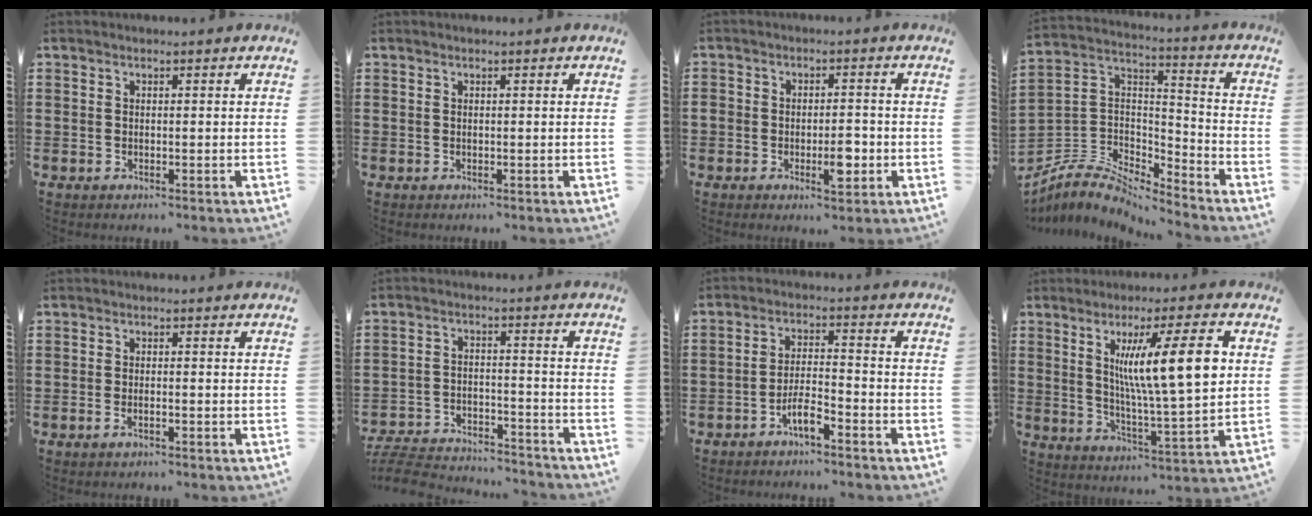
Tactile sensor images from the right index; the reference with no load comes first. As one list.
[{"total": 0.0}, {"total": 4.9, "force": [-1.8, 2.4, 3.8], "torque": [-0.072, 0.004, -0.032]}, {"total": 6.7, "force": [-5.9, 2.5, 2.2], "torque": [-0.060, 0.003, -0.121]}, {"total": 1.2, "force": [-0.8, 0.3, 0.8], "torque": [-0.018, -0.003, -0.014]}, {"total": 6.1, "force": [-5.9, 0.8, 1.3], "torque": [-0.038, 0.003, -0.120]}, {"total": 4.5, "force": [-3.3, 0.7, 3.0], "torque": [-0.073, 0.001, -0.069]}, {"total": 13.0, "force": [3.5, 1.9, 12.4], "torque": [-0.210, 0.002, 0.049]}]